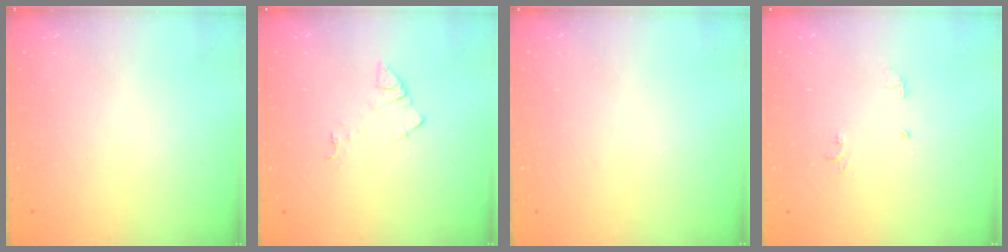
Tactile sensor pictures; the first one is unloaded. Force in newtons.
{"total": 6.2, "press": 6.2, "slide": 0.6}
{"total": 0.0}
{"total": 4.7, "press": 4.7, "slide": 0.7}